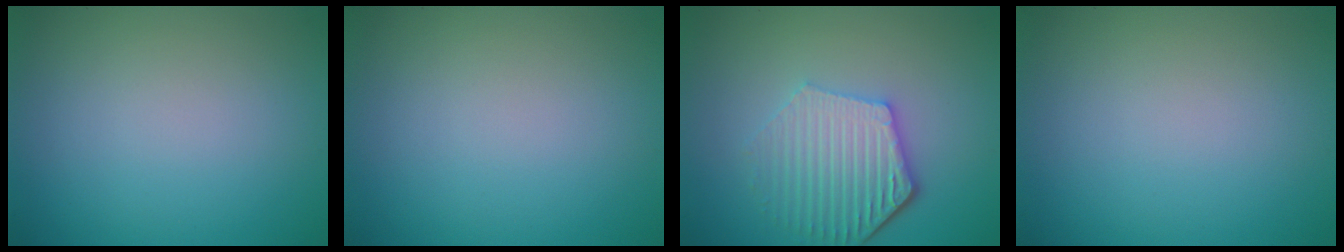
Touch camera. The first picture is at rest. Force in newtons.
{"total": 0.0}
{"total": 5.4, "press": 4.2, "slide": 3.4}
{"total": 0.0}